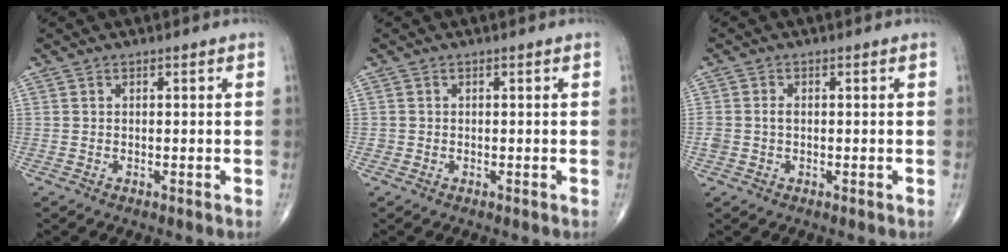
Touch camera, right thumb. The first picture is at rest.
{"total": 0.6, "force": [-0.1, 0.6, 0.0], "torque": [0.003, 0.005, -0.004]}
{"total": 2.3, "force": [-0.1, 1.5, 1.8], "torque": [-0.044, 0.003, -0.001]}